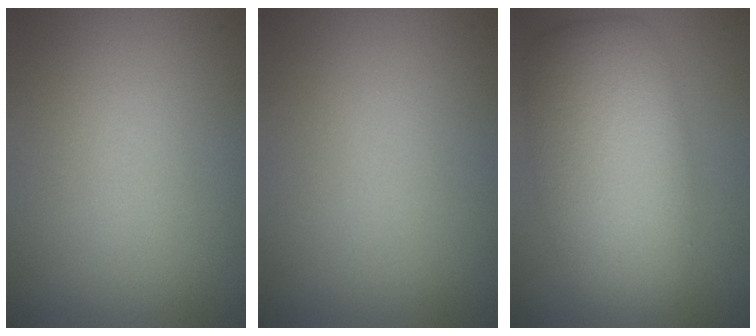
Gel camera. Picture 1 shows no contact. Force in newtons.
{"total": 0.0}
{"total": 8.8, "press": 8.8, "slide": 0.4}